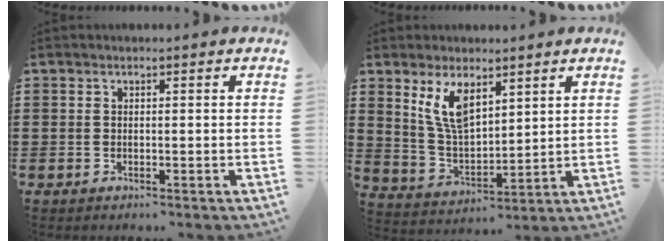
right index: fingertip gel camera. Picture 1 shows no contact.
{"total": 7.9, "force": [4.5, 3.8, 5.2], "torque": [-0.116, -0.004, 0.083]}